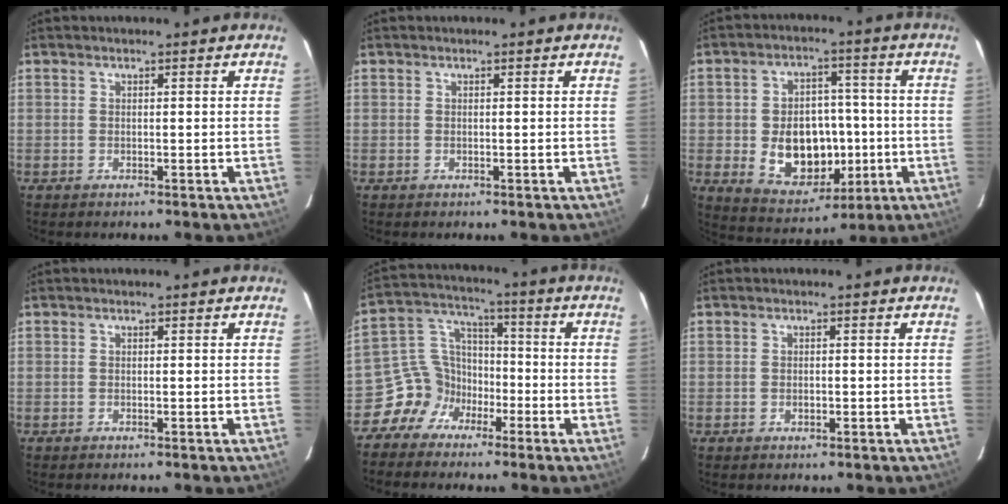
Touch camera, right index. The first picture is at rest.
{"total": 0.0}
{"total": 13.9, "force": [-2.2, 10.0, 9.4], "torque": [-0.185, 0.008, -0.011]}
{"total": 0.0}
{"total": 8.5, "force": [-5.3, 6.5, 1.2], "torque": [-0.028, 0.043, -0.110]}
{"total": 1.1, "force": [-0.3, 0.8, 0.6], "torque": [-0.010, 0.002, -0.004]}